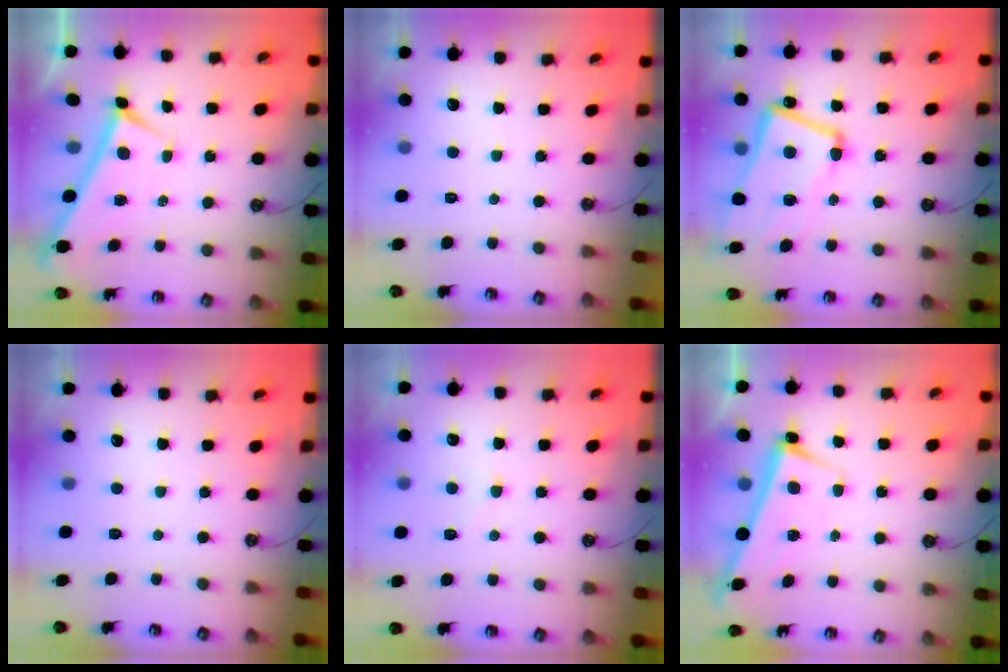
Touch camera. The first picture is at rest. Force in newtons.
{"total": 0.0}
{"total": 8.4, "press": 8.3, "slide": 1.5}
{"total": 0.0}
{"total": 4.8, "press": 4.7, "slide": 0.8}
{"total": 2.6, "press": 2.5, "slide": 0.7}